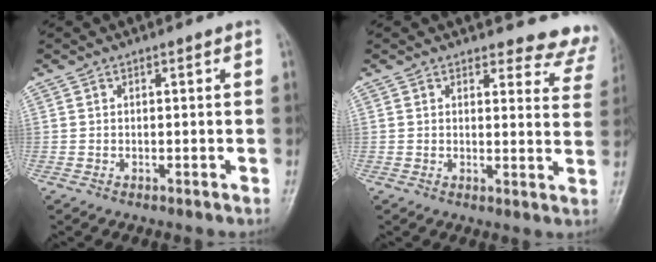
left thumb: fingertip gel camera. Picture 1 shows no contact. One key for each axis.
{"total": 10.6, "fx": 10.1, "fy": 3.1, "fz": 0.2, "tx": 0.052, "ty": -0.083, "tz": 0.078}